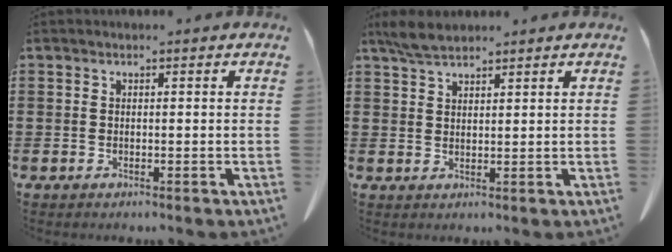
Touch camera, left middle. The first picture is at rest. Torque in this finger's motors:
{"motor_torque": [0.33, 0.30, 0.06, 0.03]}